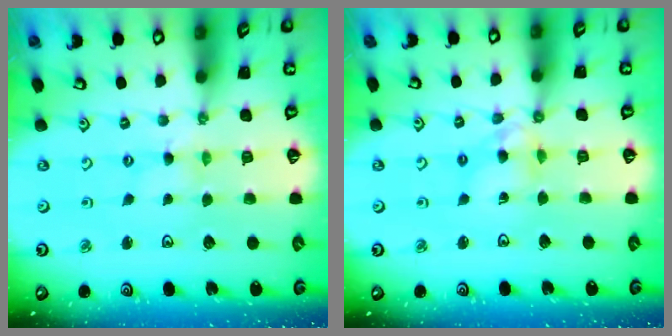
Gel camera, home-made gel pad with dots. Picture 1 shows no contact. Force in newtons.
{"total": 7.7, "press": 7.6, "slide": 0.7}